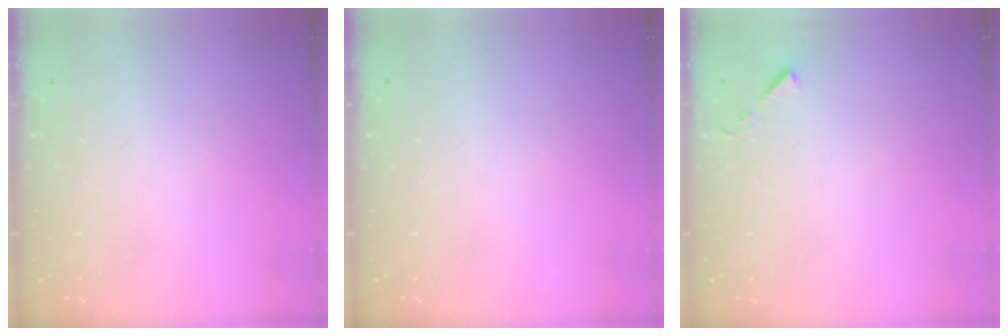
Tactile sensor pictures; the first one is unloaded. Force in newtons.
{"total": 0.0}
{"total": 3.2, "press": 3.2, "slide": 0.5}